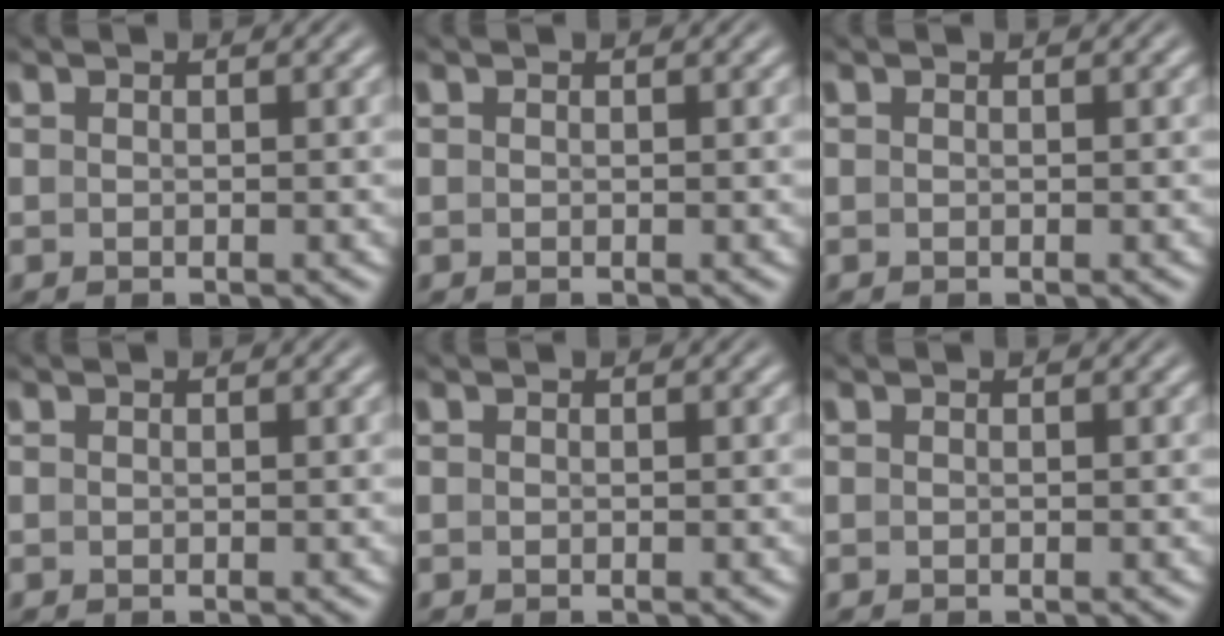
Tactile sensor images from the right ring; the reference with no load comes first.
{"total": 0.0}
{"total": 0.0}
{"total": 0.0}
{"total": 0.0}
{"total": 0.0}